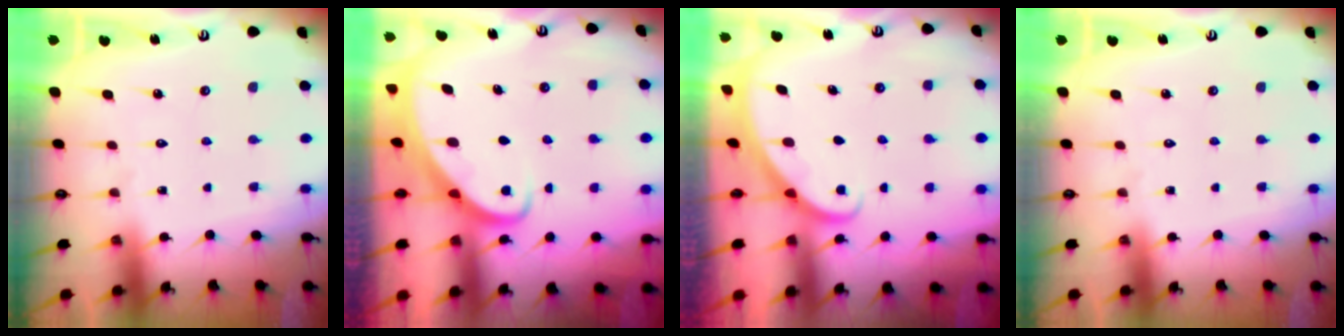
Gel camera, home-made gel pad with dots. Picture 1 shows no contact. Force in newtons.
{"total": 2.8, "press": 2.8, "slide": 0.4}
{"total": 2.1, "press": 2.1, "slide": 0.1}
{"total": 0.0}